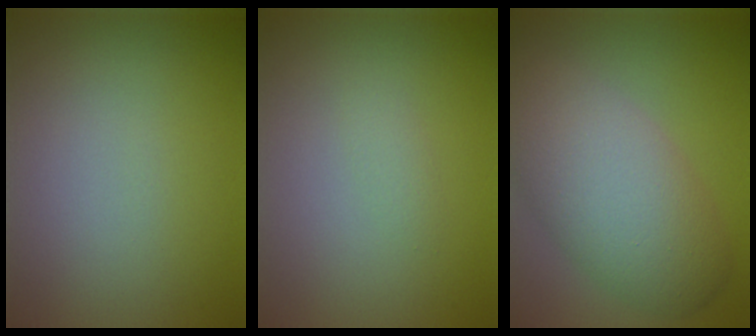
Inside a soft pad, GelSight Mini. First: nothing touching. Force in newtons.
{"total": 0.7, "press": 0.7, "slide": 0.0}
{"total": 7.1, "press": 7.1, "slide": 0.6}